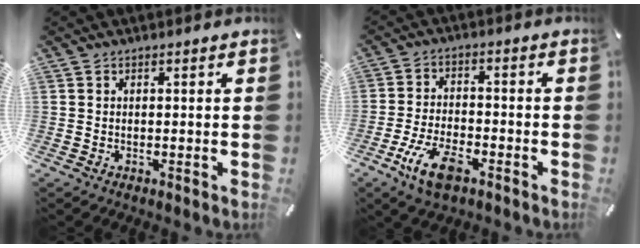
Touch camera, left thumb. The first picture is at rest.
{"total": 8.1, "force": [-4.8, 3.0, 5.8], "torque": [-0.126, 0.012, -0.090]}